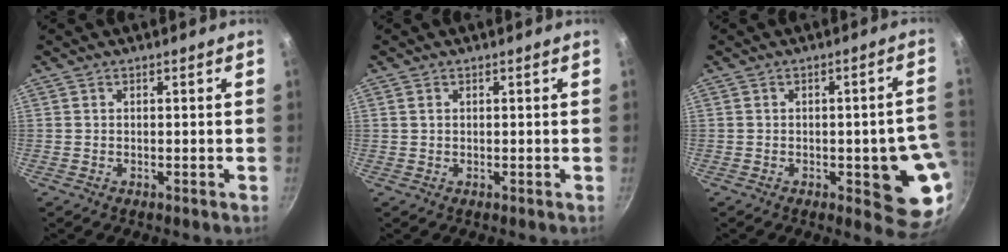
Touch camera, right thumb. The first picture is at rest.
{"total": 0.6, "force": [0.2, 0.5, 0.3], "torque": [-0.006, 0.001, 0.004]}
{"total": 12.4, "force": [-2.6, 4.2, 11.4], "torque": [-0.083, 0.009, -0.029]}